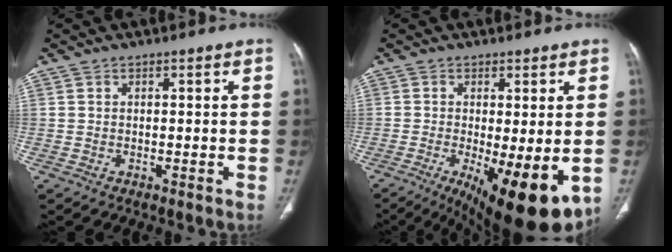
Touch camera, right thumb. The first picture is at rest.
{"total": 15.4, "force": [-4.7, 4.8, 13.8], "torque": [-0.176, -0.027, -0.055]}